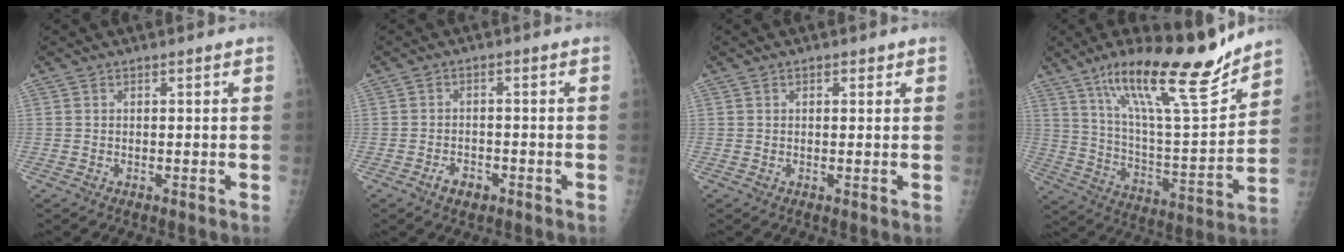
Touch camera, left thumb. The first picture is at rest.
{"total": 3.2, "force": [-1.9, 2.0, 1.7], "torque": [-0.023, 0.010, -0.028]}
{"total": 1.1, "force": [0.6, 0.7, 0.5], "torque": [-0.001, -0.002, 0.006]}
{"total": 21.9, "force": [15.7, 4.4, 14.6], "torque": [-0.213, -0.081, 0.270]}